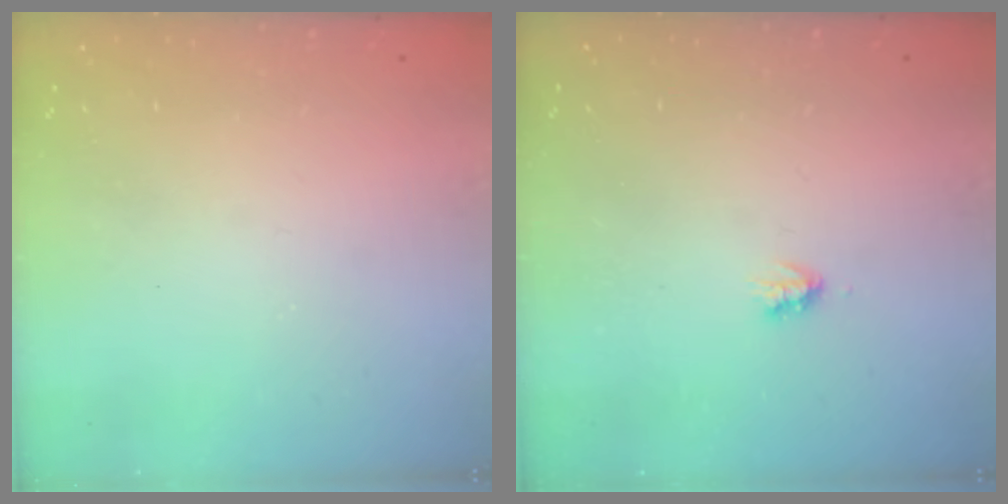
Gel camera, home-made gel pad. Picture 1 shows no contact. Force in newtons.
{"total": 1.9, "press": 1.8, "slide": 0.4}